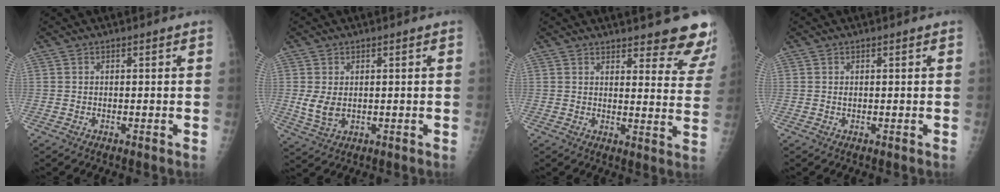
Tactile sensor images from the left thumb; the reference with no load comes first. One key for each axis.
{"total": 4.4, "fx": 0.4, "fy": 2.7, "fz": 3.4, "tx": -0.065, "ty": -0.006, "tz": 0.017}
{"total": 13.7, "fx": 12.1, "fy": 3.1, "fz": 5.8, "tx": -0.026, "ty": -0.082, "tz": 0.124}
{"total": 0.7, "fx": 0.3, "fy": 0.2, "fz": 0.7, "tx": -0.016, "ty": 0.004, "tz": 0.009}